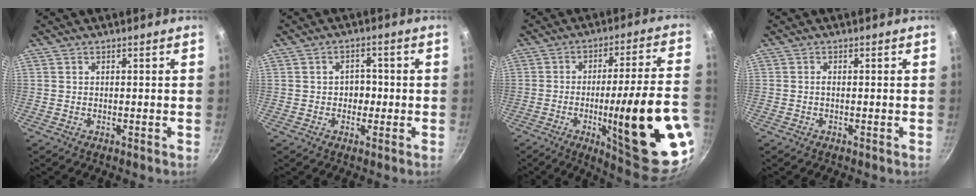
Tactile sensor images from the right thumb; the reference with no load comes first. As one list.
[{"total": 3.4, "force": [-0.6, 2.8, 1.8], "torque": [-0.001, 0.008, -0.009]}, {"total": 25.7, "force": [-6.8, 4.4, 24.4], "torque": [-0.322, 0.013, -0.088]}, {"total": 0.6, "force": [-0.1, 0.3, 0.5], "torque": [-0.010, 0.003, -0.004]}]